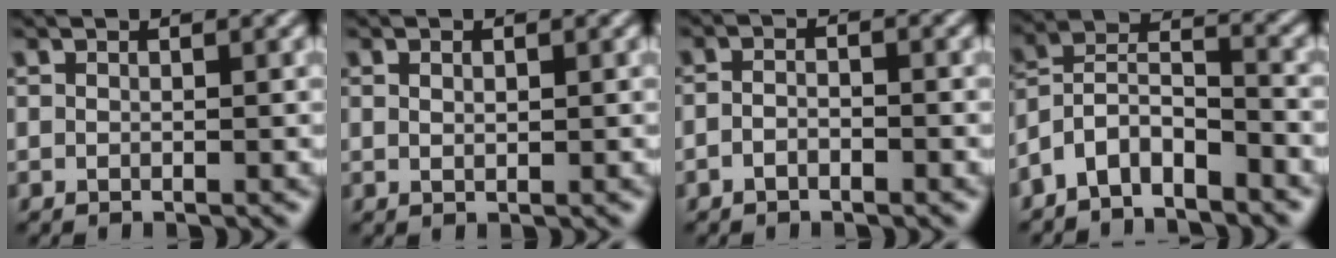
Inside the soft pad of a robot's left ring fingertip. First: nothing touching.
{"total": 0.9, "force": [0.4, 0.5, 0.6], "torque": [-0.011, 0.000, 0.008]}
{"total": 1.5, "force": [-0.8, 0.7, 1.0], "torque": [-0.022, 0.001, -0.020]}
{"total": 5.5, "force": [-3.8, 2.3, 3.2], "torque": [-0.057, 0.007, -0.080]}